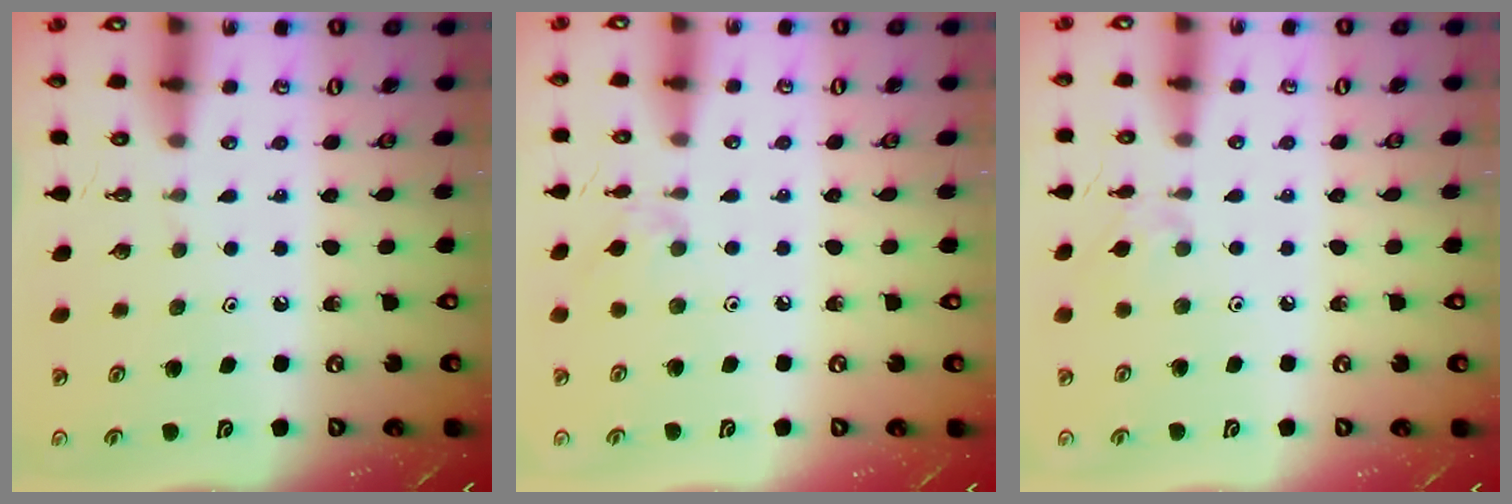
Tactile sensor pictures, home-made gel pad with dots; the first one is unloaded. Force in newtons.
{"total": 3.4, "press": 3.3, "slide": 0.7}
{"total": 1.9, "press": 1.9, "slide": 0.5}